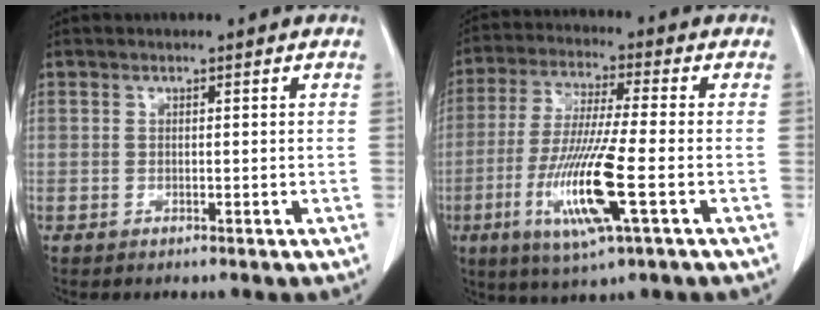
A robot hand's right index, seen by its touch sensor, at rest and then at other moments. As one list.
[{"total": 13.1, "force": [-4.1, 0.3, 12.5], "torque": [-0.257, -0.023, -0.080]}]